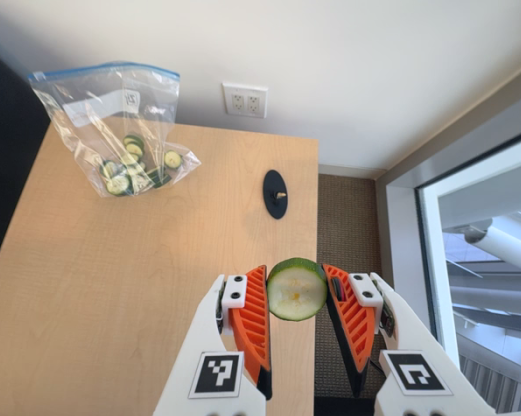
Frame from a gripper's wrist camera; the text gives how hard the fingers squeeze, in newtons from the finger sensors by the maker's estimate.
{"total": 9.0, "left": 9.2, "right": 8.7}